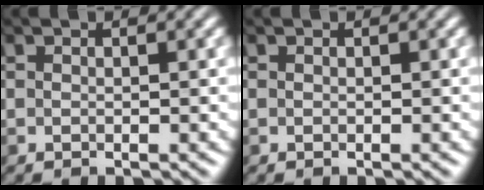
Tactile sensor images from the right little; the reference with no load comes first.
{"total": 0.0}